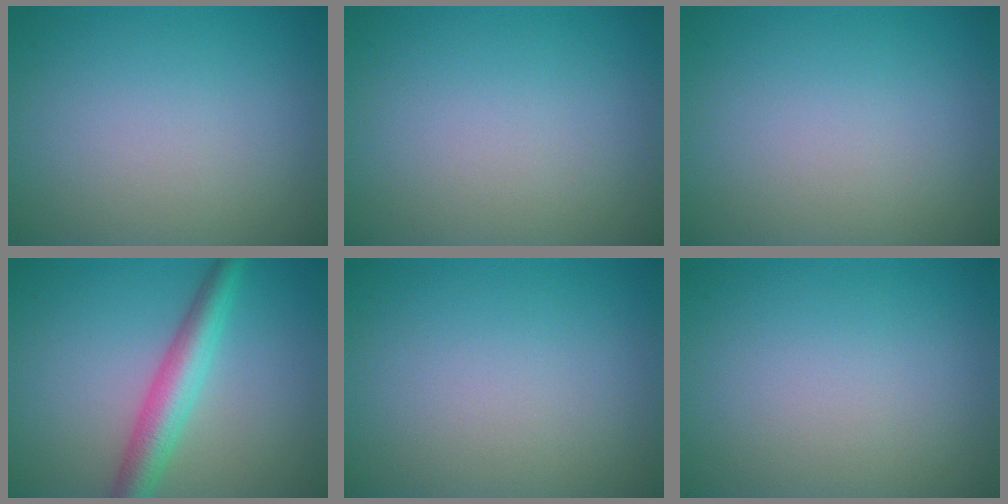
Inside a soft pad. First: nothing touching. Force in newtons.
{"total": 0.0}
{"total": 0.0}
{"total": 4.4, "press": 4.4, "slide": 0.1}
{"total": 0.0}
{"total": 0.0}